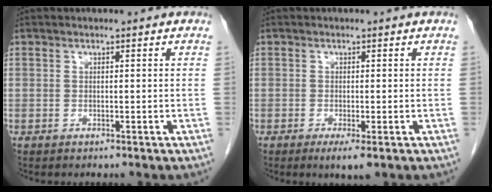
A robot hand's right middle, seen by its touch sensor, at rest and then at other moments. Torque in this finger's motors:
{"motor_torque": [0.61, -0.19, 0.01, 0.01]}